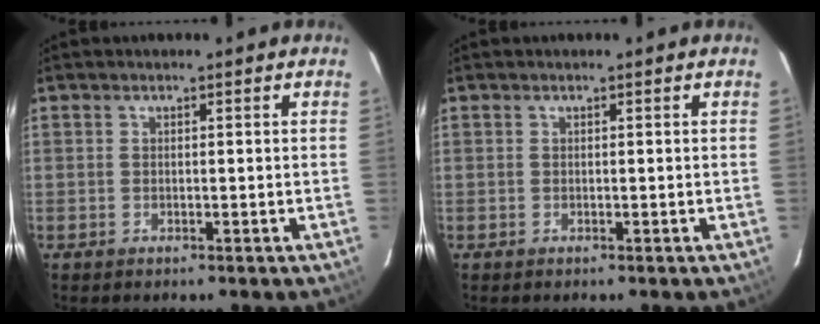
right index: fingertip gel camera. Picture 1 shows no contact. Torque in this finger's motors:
{"motor_torque": [0.00, 0.00, 0.01, 0.01]}